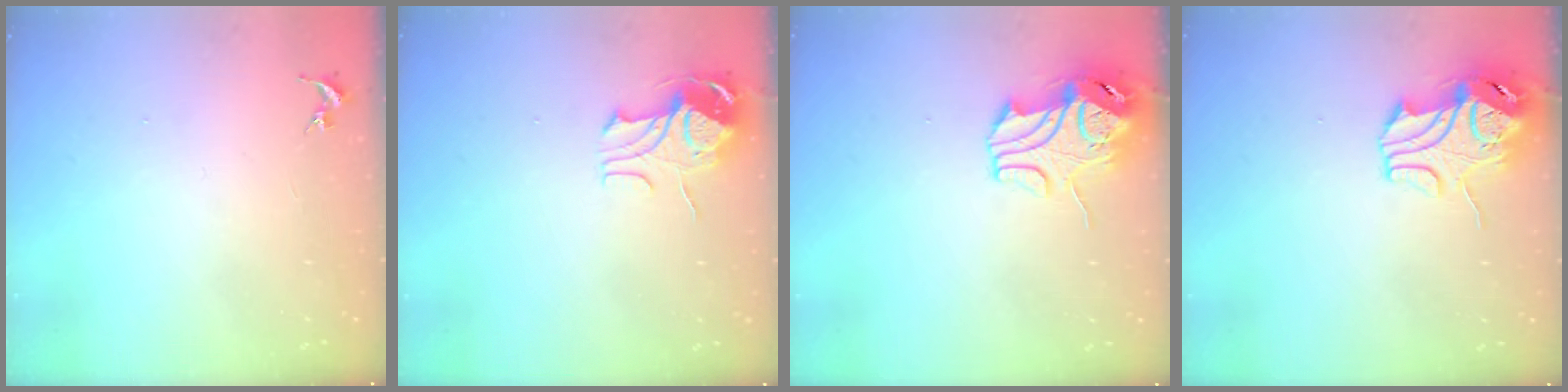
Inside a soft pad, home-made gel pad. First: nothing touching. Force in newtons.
{"total": 9.8, "press": 9.7, "slide": 1.0}
{"total": 11.3, "press": 11.2, "slide": 1.7}
{"total": 11.3, "press": 11.2, "slide": 1.7}